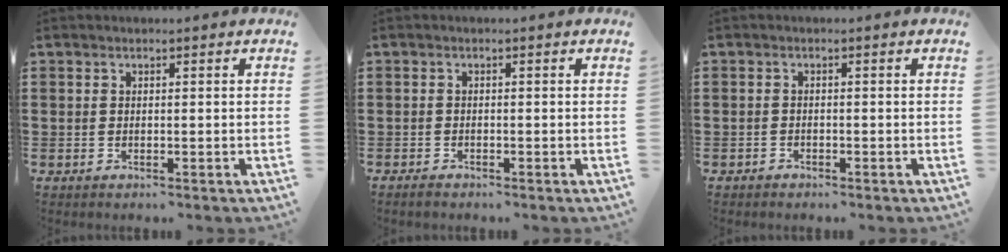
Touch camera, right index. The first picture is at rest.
{"total": 0.8, "force": [-0.7, 0.1, 0.1], "torque": [-0.003, -0.002, -0.015]}
{"total": 0.9, "force": [-0.8, 0.4, 0.0], "torque": [-0.002, 0.002, -0.019]}